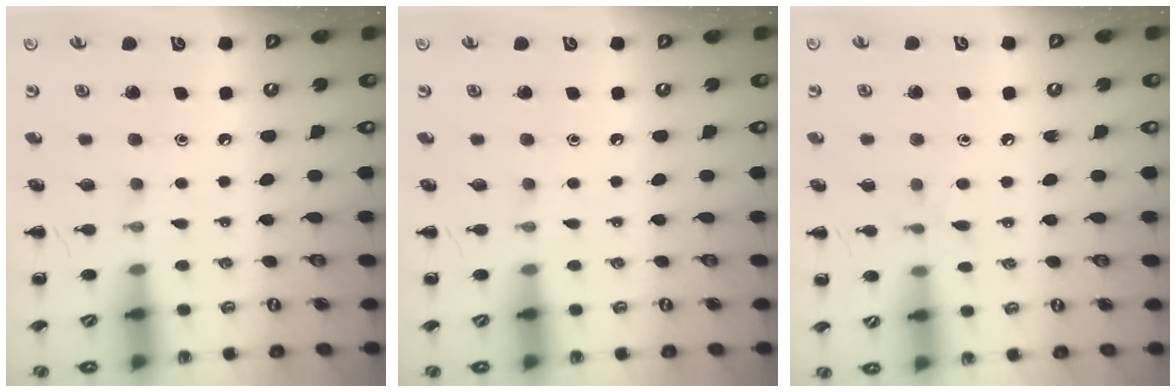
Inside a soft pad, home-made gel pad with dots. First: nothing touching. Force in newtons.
{"total": 0.0}
{"total": 5.9, "press": 5.4, "slide": 2.3}